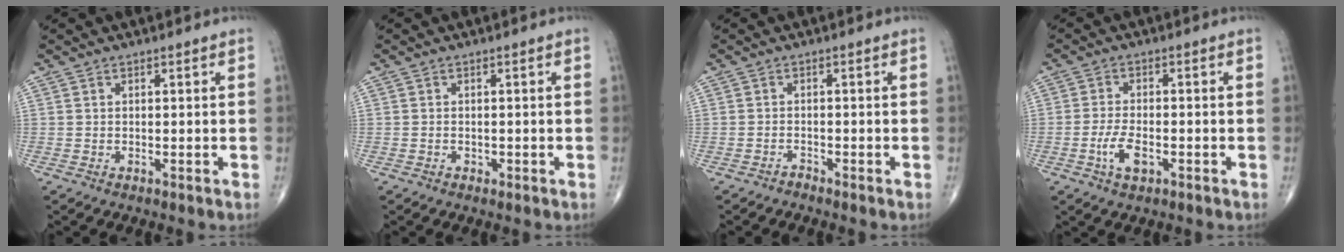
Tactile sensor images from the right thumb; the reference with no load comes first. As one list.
[{"total": 0.6, "force": [-0.3, 0.4, 0.2], "torque": [0.001, 0.002, -0.006]}, {"total": 0.9, "force": [-0.9, 0.1, -0.2], "torque": [0.007, -0.002, -0.021]}, {"total": 4.9, "force": [-1.9, 2.2, 3.9], "torque": [-0.075, 0.007, -0.036]}]